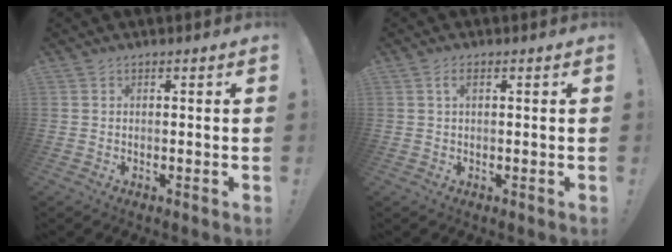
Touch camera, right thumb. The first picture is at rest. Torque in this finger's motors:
{"motor_torque": [0.05, 0.30, -0.06, -0.01, 0.03]}